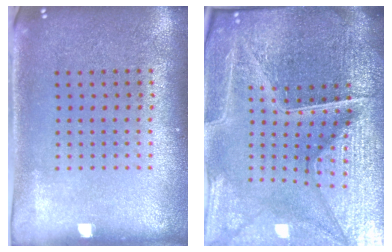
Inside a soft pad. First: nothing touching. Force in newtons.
{"total": 6.8, "press": 6.0, "slide": 3.1}